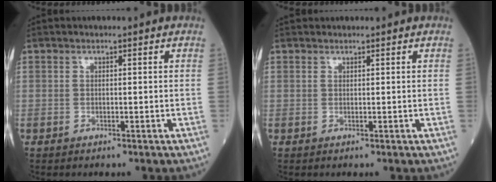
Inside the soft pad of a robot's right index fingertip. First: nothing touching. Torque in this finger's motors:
{"motor_torque": [0.21, 0.17, 0.05, 0.00]}